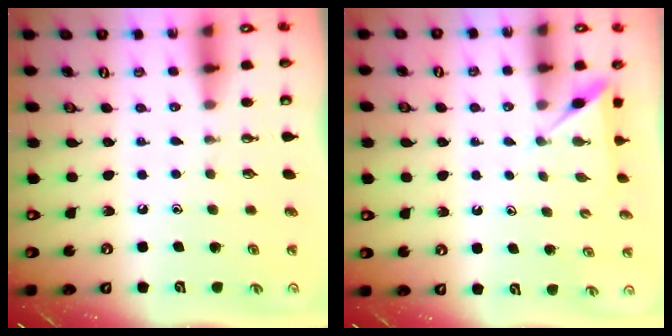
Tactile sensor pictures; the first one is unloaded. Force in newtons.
{"total": 2.5, "press": 2.5, "slide": 0.2}